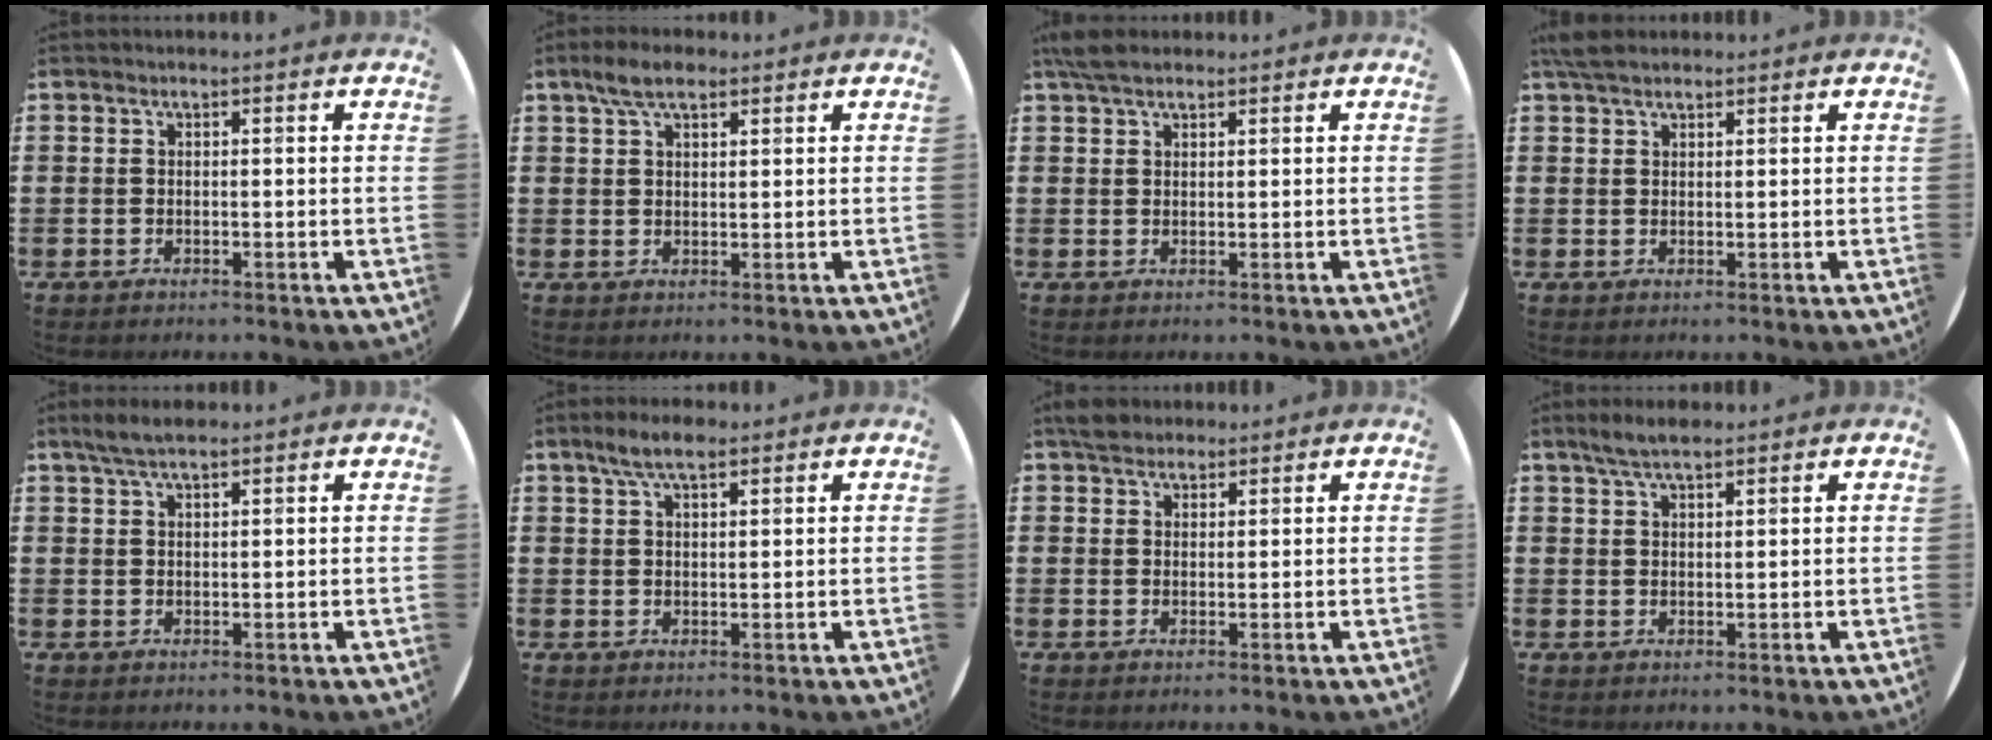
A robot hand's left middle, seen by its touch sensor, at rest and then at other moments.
{"total": 4.5, "force": [3.2, 2.0, 2.5], "torque": [-0.045, 0.006, 0.056]}
{"total": 3.1, "force": [2.5, 1.2, 1.5], "torque": [-0.034, 0.009, 0.046]}
{"total": 2.7, "force": [2.3, 1.0, 1.2], "torque": [-0.027, 0.008, 0.043]}
{"total": 2.8, "force": [2.2, 0.6, 1.7], "torque": [-0.035, 0.006, 0.040]}
{"total": 4.4, "force": [3.2, 1.5, 2.6], "torque": [-0.048, 0.006, 0.055]}
{"total": 2.5, "force": [2.2, 1.1, 0.3], "torque": [-0.002, 0.006, 0.042]}
{"total": 3.4, "force": [2.8, 0.8, 1.7], "torque": [-0.030, 0.000, 0.048]}